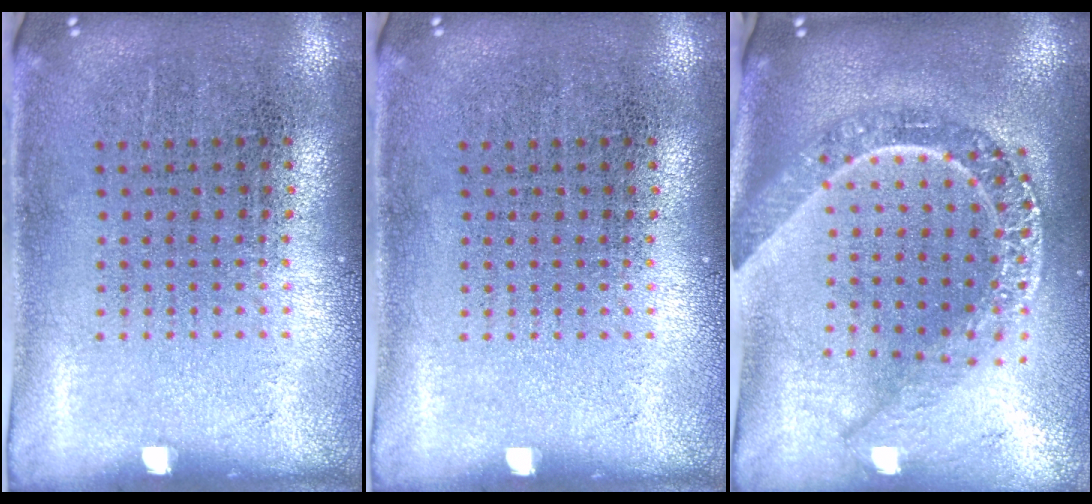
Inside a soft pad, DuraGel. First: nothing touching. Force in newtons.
{"total": 0.0}
{"total": 2.5, "press": 2.0, "slide": 1.5}